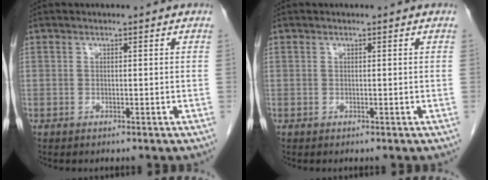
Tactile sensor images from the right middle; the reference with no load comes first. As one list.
[{"total": 0.0}]